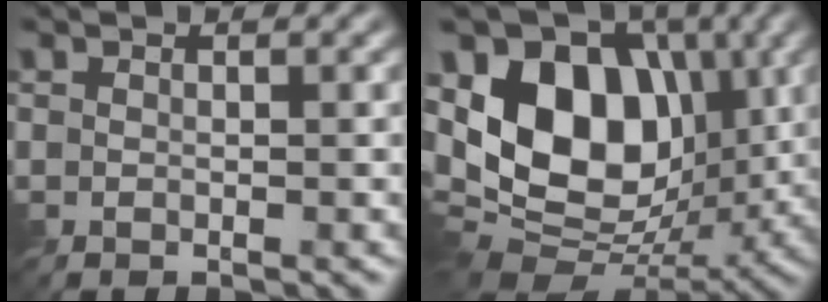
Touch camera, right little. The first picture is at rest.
{"total": 13.8, "force": [1.2, 9.3, 10.1], "torque": [-0.190, 0.002, 0.006]}